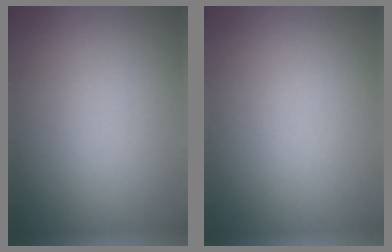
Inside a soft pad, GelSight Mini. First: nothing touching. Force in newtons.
{"total": 0.0}